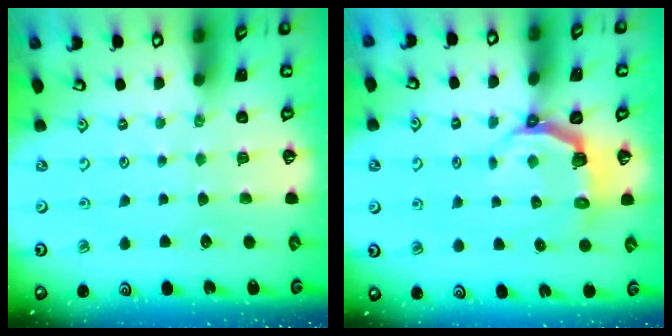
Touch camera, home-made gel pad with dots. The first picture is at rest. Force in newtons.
{"total": 4.9, "press": 3.5, "slide": 3.4}